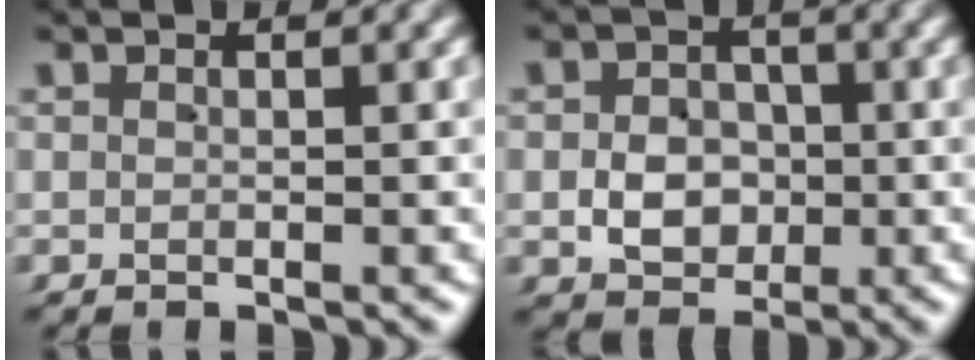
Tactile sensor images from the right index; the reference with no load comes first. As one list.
[{"total": 4.5, "force": [-0.9, 3.9, 2.1], "torque": [-0.022, -0.009, -0.008]}]